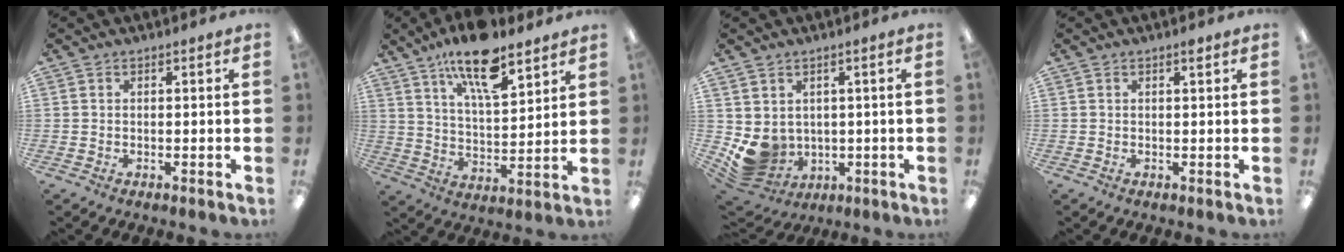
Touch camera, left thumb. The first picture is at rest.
{"total": 15.5, "force": [10.9, 5.2, 9.6], "torque": [-0.161, -0.052, 0.185]}
{"total": 6.8, "force": [0.6, 6.4, 2.4], "torque": [-0.075, -0.020, 0.021]}
{"total": 1.0, "force": [0.7, 0.1, 0.7], "torque": [-0.007, -0.002, 0.010]}